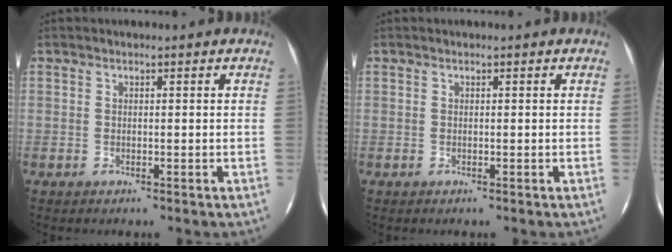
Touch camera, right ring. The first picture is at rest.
{"total": 0.0}